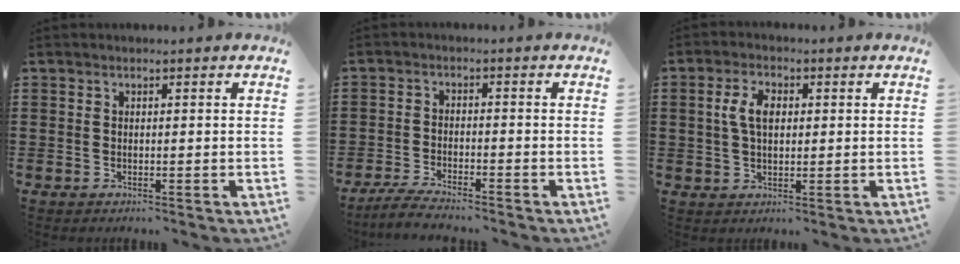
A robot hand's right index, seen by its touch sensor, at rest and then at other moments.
{"total": 3.0, "force": [-2.9, 0.0, 0.8], "torque": [-0.023, 0.000, -0.060]}
{"total": 4.9, "force": [0.8, 2.7, 4.0], "torque": [-0.093, 0.011, 0.010]}